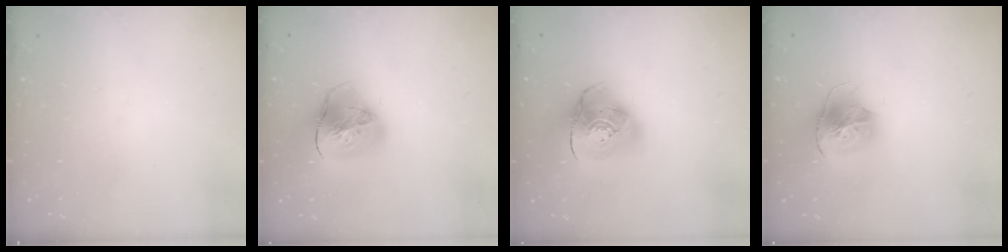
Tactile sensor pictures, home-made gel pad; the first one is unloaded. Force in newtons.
{"total": 17.8, "press": 17.7, "slide": 2.1}
{"total": 12.3, "press": 12.2, "slide": 1.9}
{"total": 15.6, "press": 15.5, "slide": 1.6}